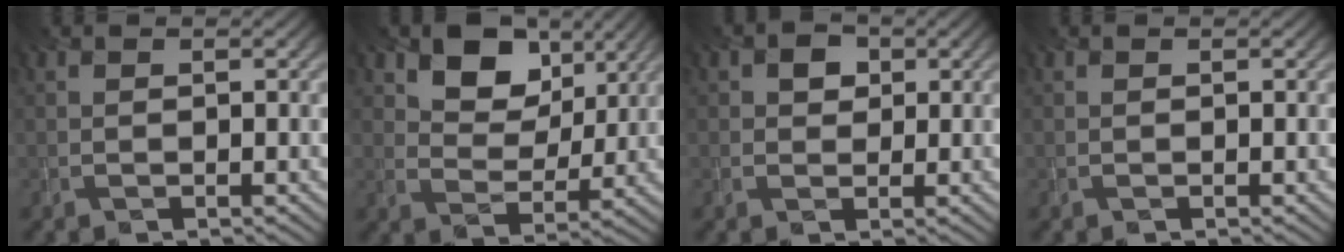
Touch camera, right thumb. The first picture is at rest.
{"total": 8.2, "force": [4.5, 5.3, 4.5], "torque": [-0.085, -0.007, 0.067]}
{"total": 2.2, "force": [0.7, 1.9, 0.8], "torque": [-0.017, 0.006, 0.008]}
{"total": 0.0}